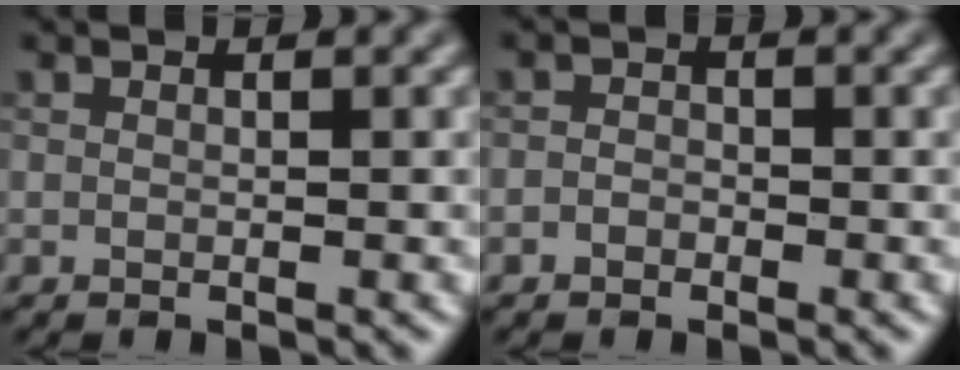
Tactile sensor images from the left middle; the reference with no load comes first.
{"total": 1.1, "force": [-0.6, 0.8, 0.3], "torque": [0.002, 0.000, -0.017]}